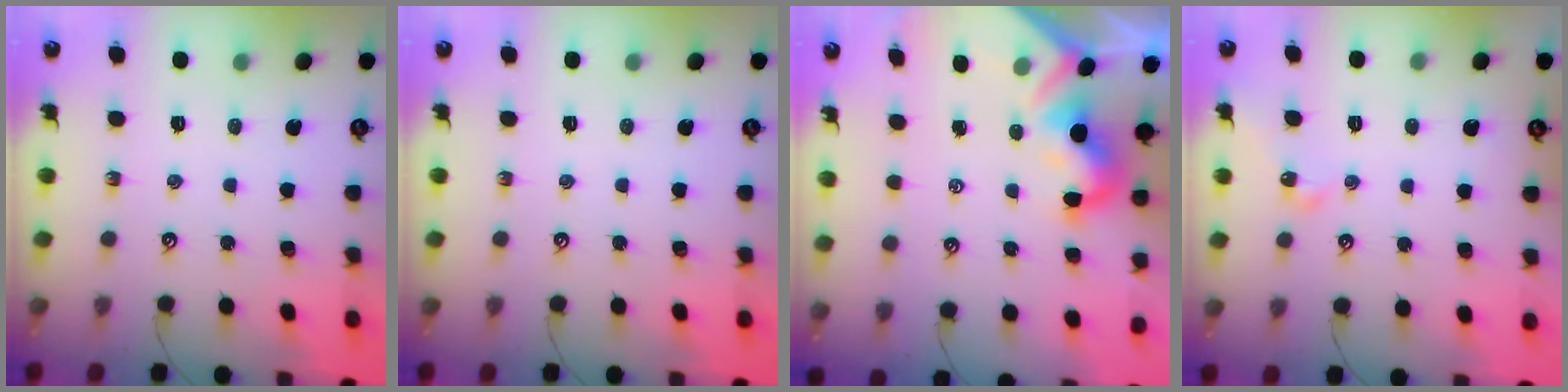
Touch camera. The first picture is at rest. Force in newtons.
{"total": 0.0}
{"total": 5.2, "press": 5.1, "slide": 1.2}
{"total": 2.0, "press": 1.9, "slide": 0.5}